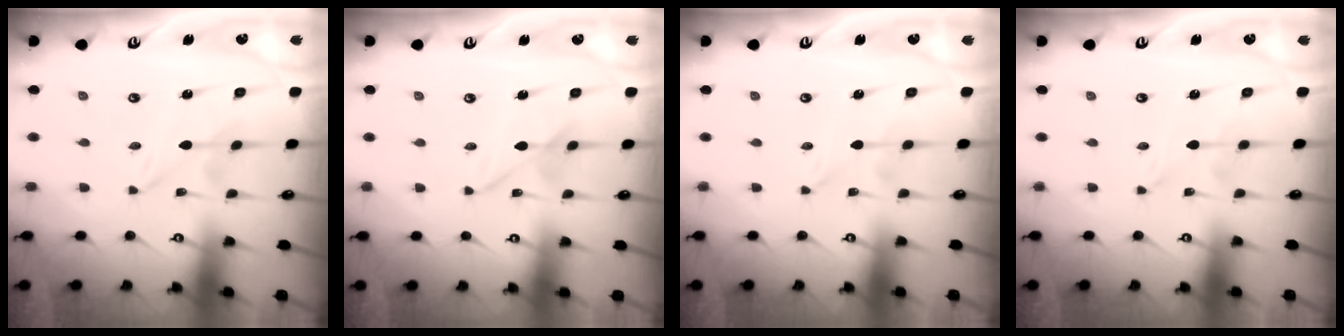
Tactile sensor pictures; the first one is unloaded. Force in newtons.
{"total": 2.7, "press": 2.7, "slide": 0.4}
{"total": 0.0}
{"total": 0.0}